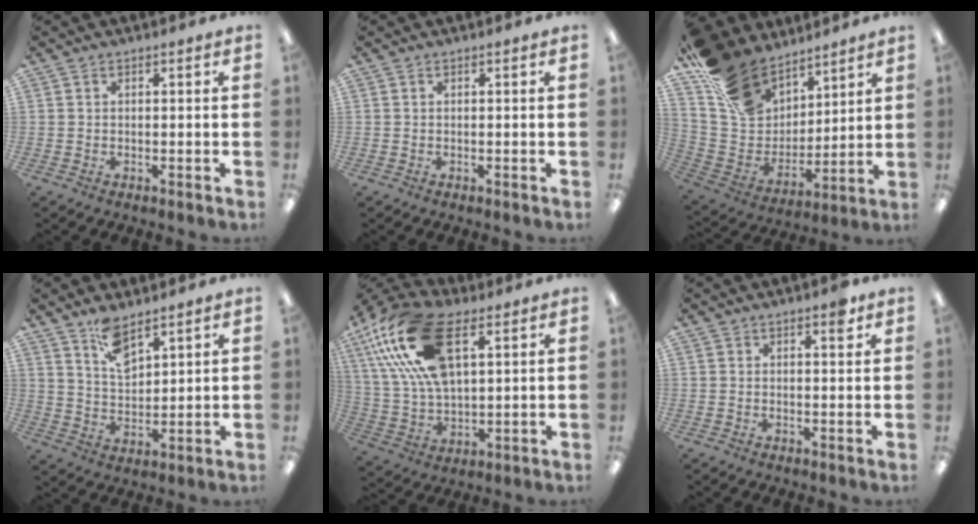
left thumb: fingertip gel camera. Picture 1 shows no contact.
{"total": 0.0}
{"total": 20.2, "force": [13.6, 12.4, 8.3], "torque": [-0.175, -0.073, 0.265]}
{"total": 8.3, "force": [6.4, 3.5, 3.9], "torque": [-0.063, -0.036, 0.113]}
{"total": 22.3, "force": [10.7, 11.6, 15.8], "torque": [-0.342, -0.025, 0.186]}
{"total": 3.0, "force": [2.0, 1.0, 2.0], "torque": [-0.019, -0.007, 0.029]}